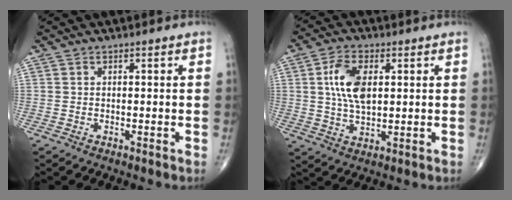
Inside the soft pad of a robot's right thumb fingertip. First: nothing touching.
{"total": 9.0, "force": [1.9, 4.8, 7.4], "torque": [-0.141, -0.003, 0.036]}